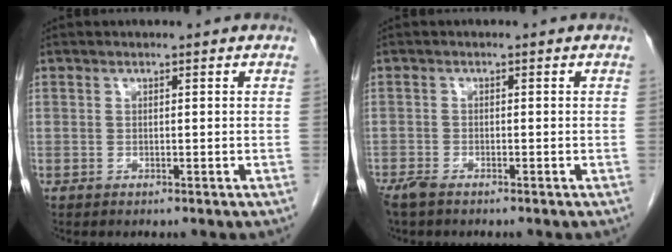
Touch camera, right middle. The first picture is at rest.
{"total": 2.4, "force": [-1.9, 0.6, 1.3], "torque": [-0.031, -0.007, -0.035]}